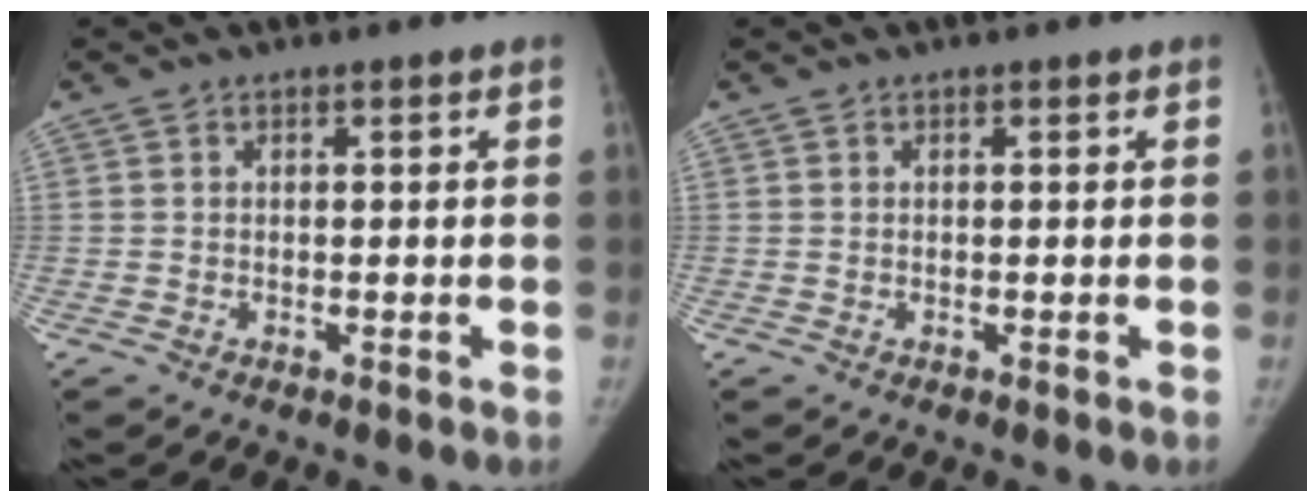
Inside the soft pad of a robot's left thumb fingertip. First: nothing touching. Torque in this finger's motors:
{"motor_torque": [0.00, 0.00, 0.12, 0.08, 0.00]}